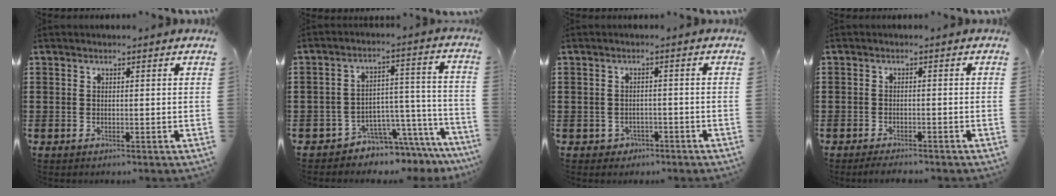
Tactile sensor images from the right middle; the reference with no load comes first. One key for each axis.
{"total": 5.0, "fx": -4.8, "fy": 1.6, "fz": 0.3, "tx": -0.015, "ty": 0.003, "tz": -0.094}
{"total": 1.3, "fx": -1.1, "fy": 0.7, "fz": 0.0, "tx": -0.009, "ty": -0.001, "tz": -0.025}
{"total": 1.6, "fx": -1.6, "fy": 0.0, "fz": 0.2, "tx": -0.009, "ty": -0.002, "tz": -0.032}